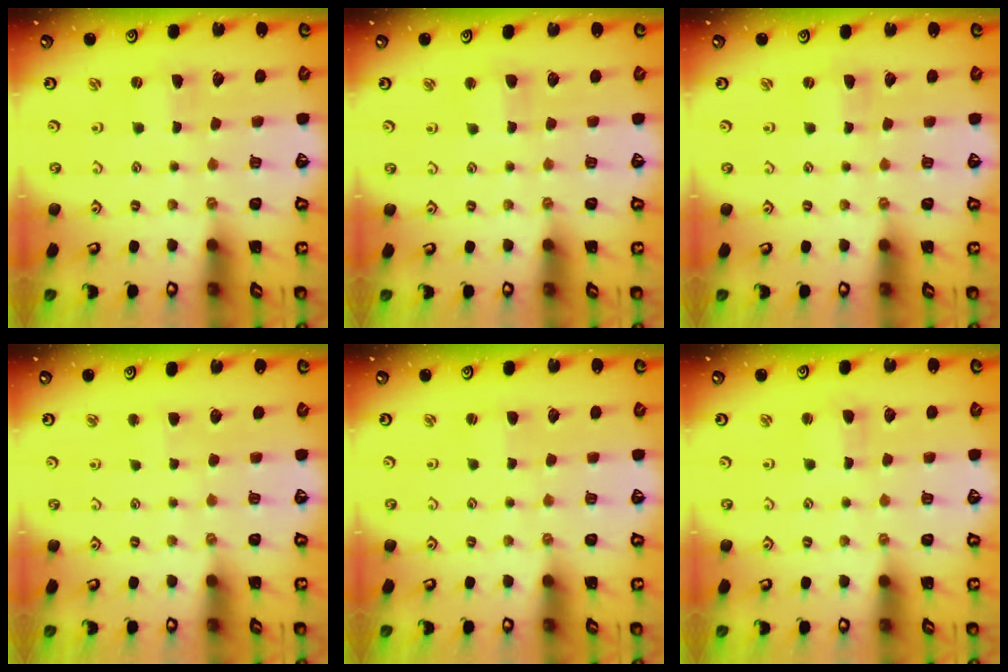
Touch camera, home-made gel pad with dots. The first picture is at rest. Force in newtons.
{"total": 3.5, "press": 3.4, "slide": 0.3}
{"total": 0.0}
{"total": 1.5, "press": 1.5, "slide": 0.3}
{"total": 1.5, "press": 1.4, "slide": 0.2}
{"total": 2.2, "press": 2.2, "slide": 0.2}